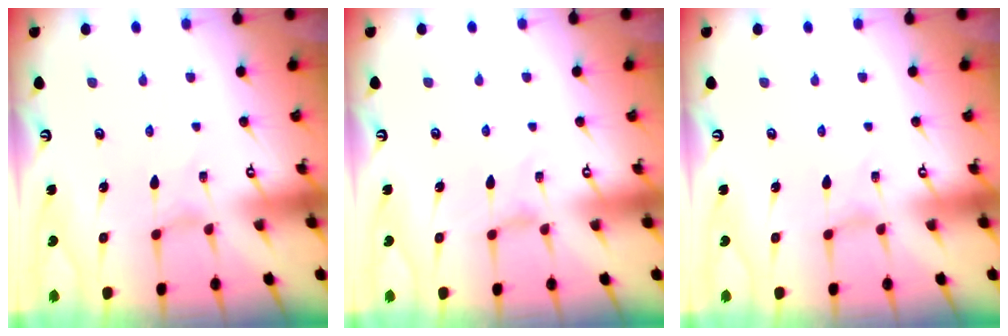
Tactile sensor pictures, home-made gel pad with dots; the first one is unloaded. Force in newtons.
{"total": 0.0}
{"total": 0.0}